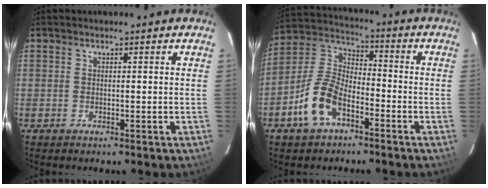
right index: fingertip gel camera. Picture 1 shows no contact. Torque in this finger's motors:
{"motor_torque": [1.09, -0.98, 0.64, 0.14]}